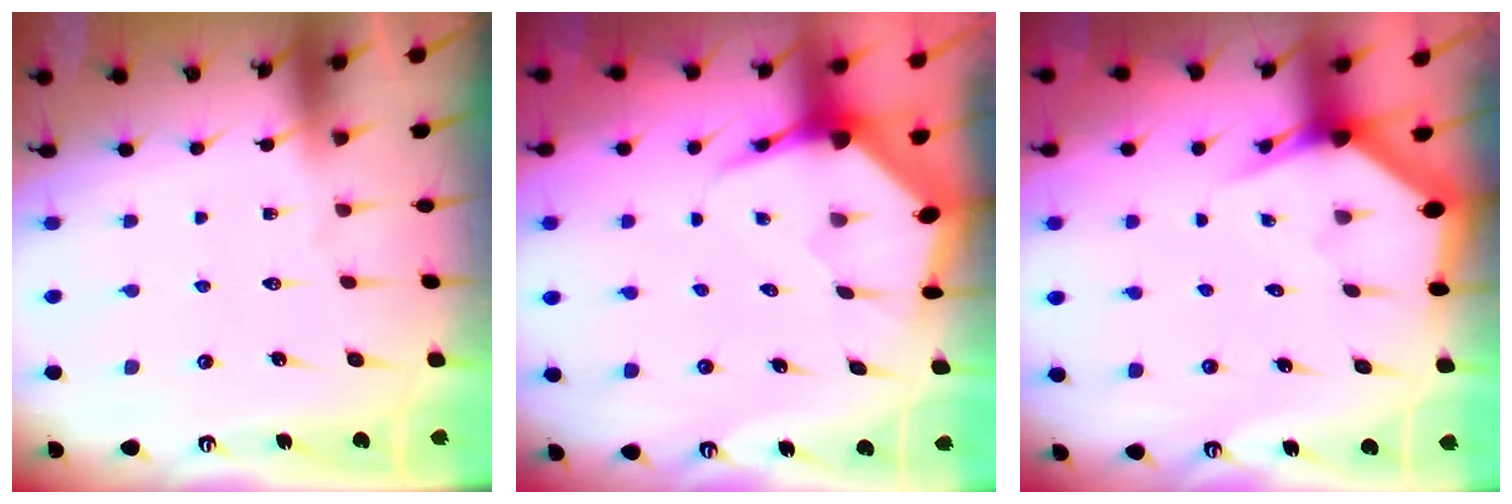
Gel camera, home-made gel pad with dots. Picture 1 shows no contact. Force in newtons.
{"total": 5.0, "press": 5.0, "slide": 0.5}
{"total": 2.9, "press": 2.9, "slide": 0.2}